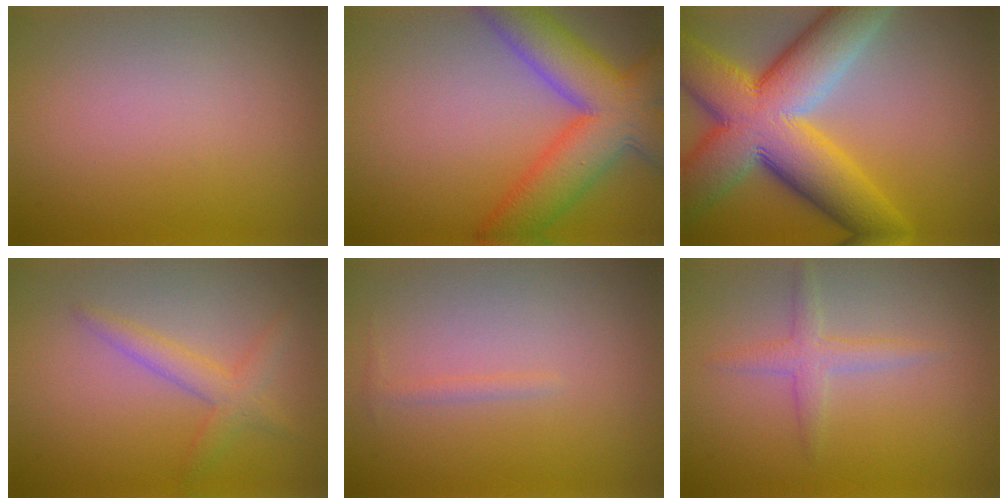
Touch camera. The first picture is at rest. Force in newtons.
{"total": 9.6, "press": 9.6, "slide": 0.4}
{"total": 13.8, "press": 13.8, "slide": 0.6}
{"total": 2.5, "press": 2.5, "slide": 0.1}
{"total": 0.7, "press": 0.7, "slide": 0.0}
{"total": 2.0, "press": 2.0, "slide": 0.2}